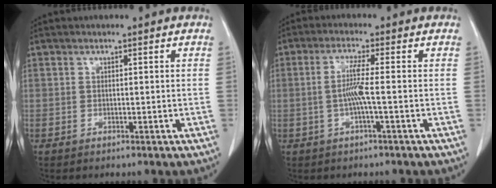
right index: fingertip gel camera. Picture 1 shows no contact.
{"total": 4.2, "force": [-0.6, -0.4, 4.2], "torque": [-0.089, 0.003, -0.012]}